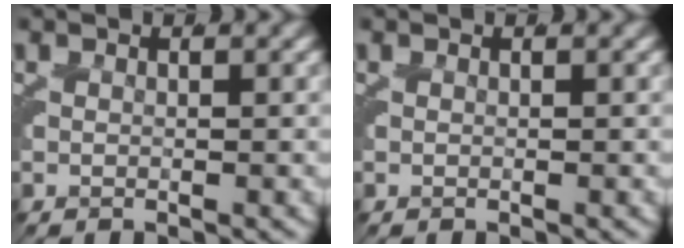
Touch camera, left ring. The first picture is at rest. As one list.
[{"total": 0.0}]